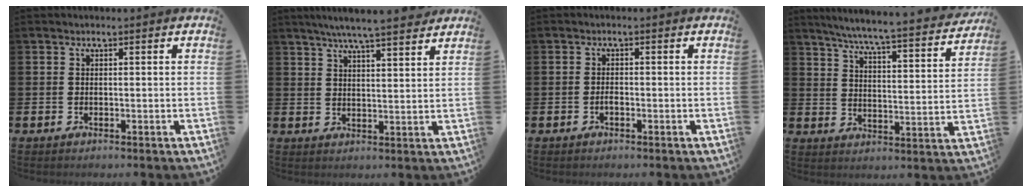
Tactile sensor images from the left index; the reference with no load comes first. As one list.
[{"total": 6.3, "force": [5.9, -0.1, 2.1], "torque": [-0.053, -0.027, 0.104]}, {"total": 1.0, "force": [-0.5, 0.5, 0.8], "torque": [-0.013, -0.003, -0.010]}, {"total": 6.6, "force": [6.1, -0.1, 2.6], "torque": [-0.067, -0.052, 0.100]}]